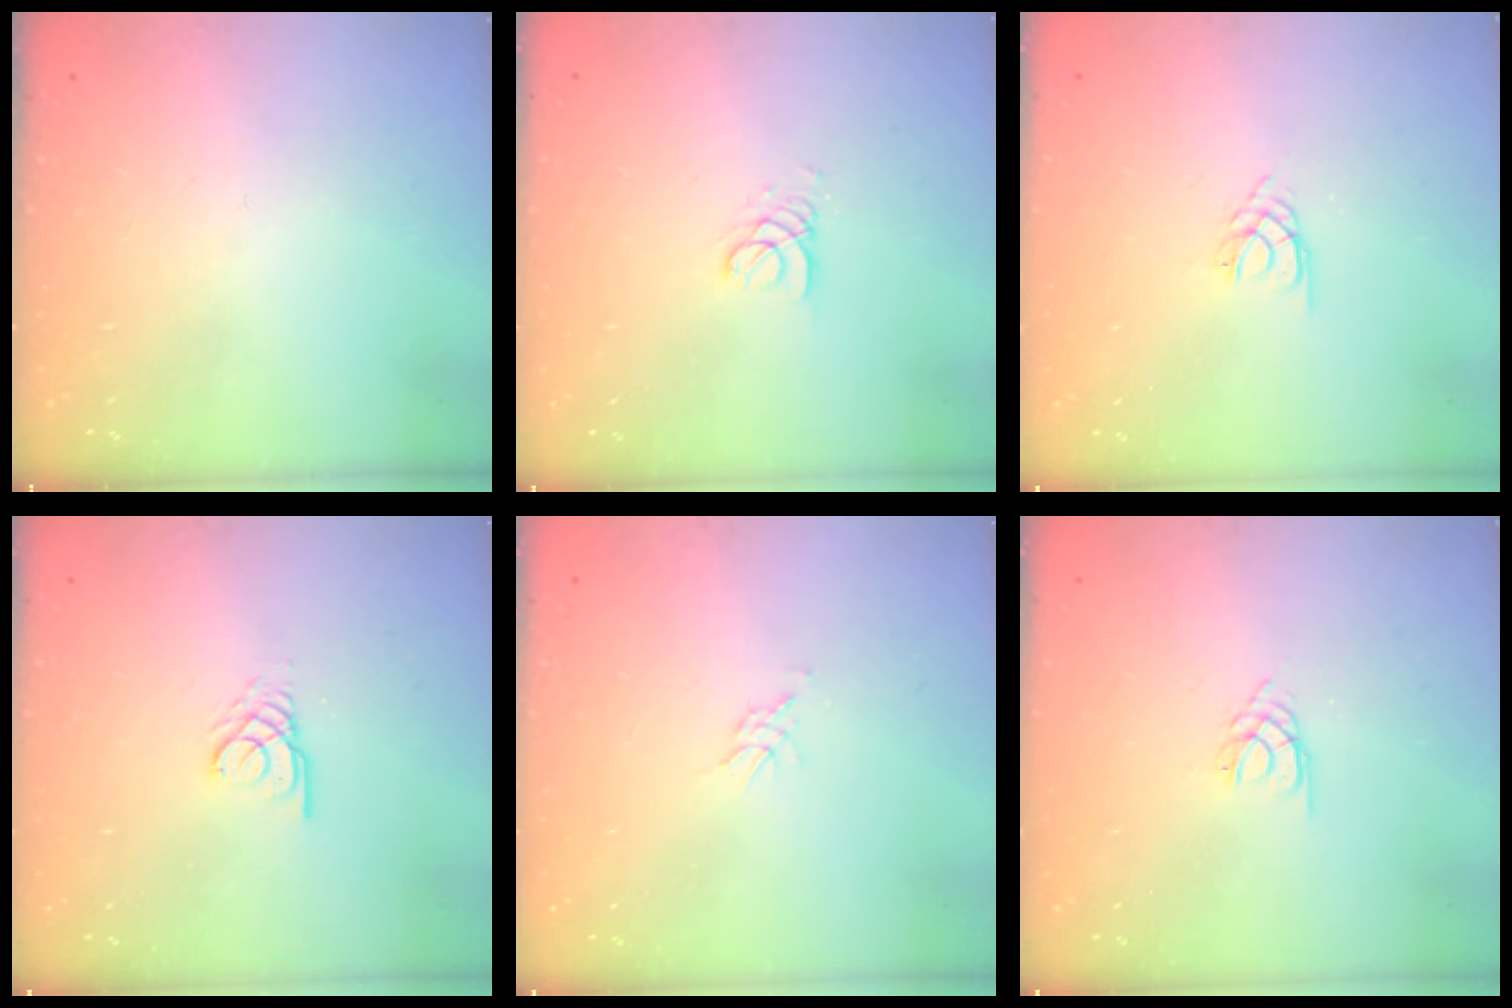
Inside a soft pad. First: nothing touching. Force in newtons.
{"total": 2.6, "press": 2.6, "slide": 0.2}
{"total": 1.6, "press": 1.6, "slide": 0.3}
{"total": 2.6, "press": 2.6, "slide": 0.1}
{"total": 1.4, "press": 1.4, "slide": 0.2}
{"total": 1.6, "press": 1.6, "slide": 0.3}